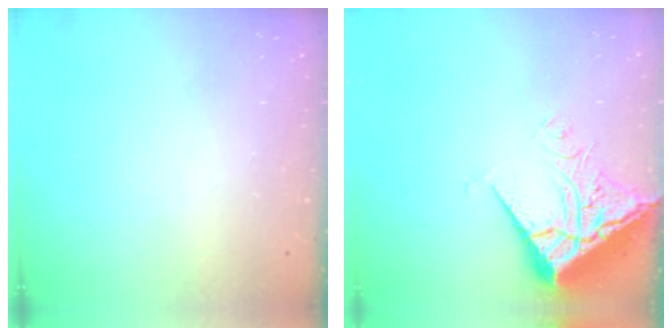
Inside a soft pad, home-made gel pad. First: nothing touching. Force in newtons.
{"total": 7.5, "press": 7.4, "slide": 1.0}